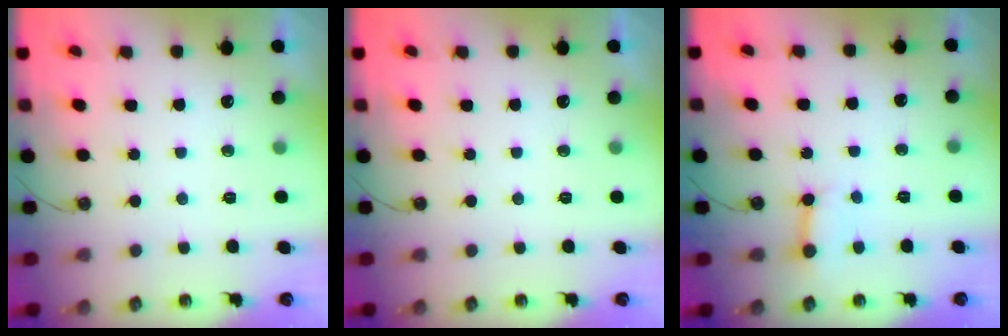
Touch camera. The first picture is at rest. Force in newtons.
{"total": 0.0}
{"total": 4.2, "press": 4.2, "slide": 0.5}